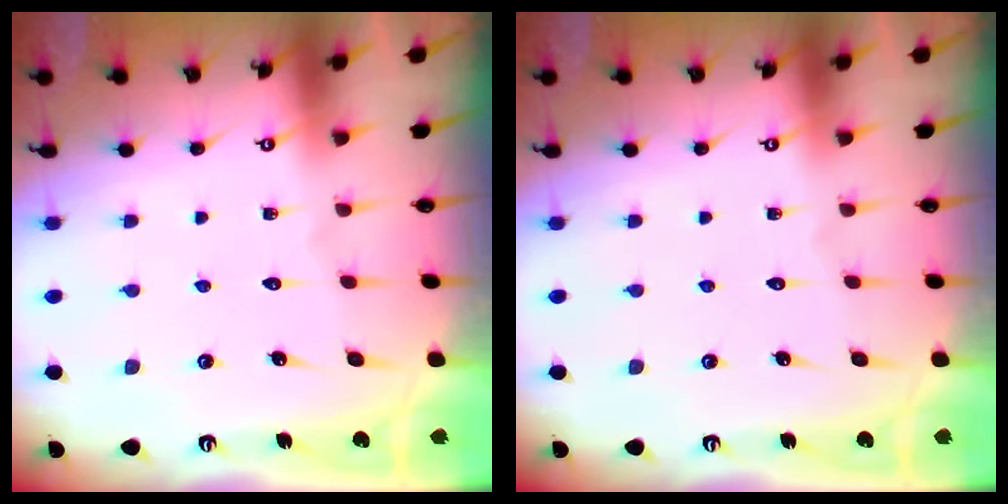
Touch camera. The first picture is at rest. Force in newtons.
{"total": 0.0}